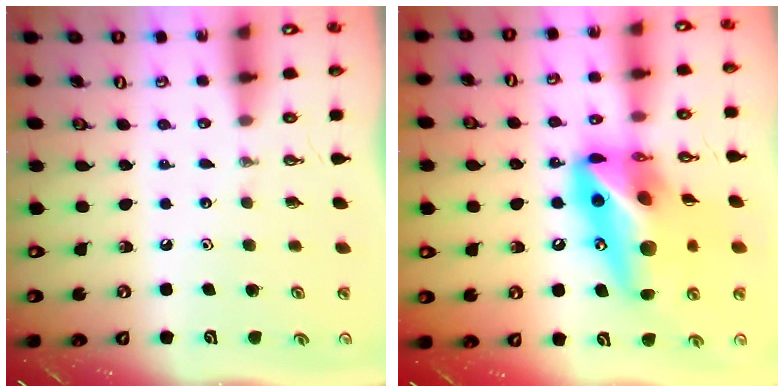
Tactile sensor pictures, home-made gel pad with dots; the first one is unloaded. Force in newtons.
{"total": 21.6, "press": 21.3, "slide": 3.3}